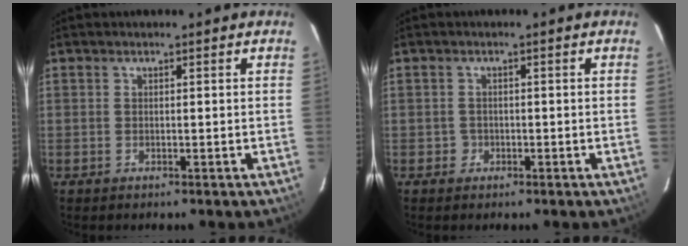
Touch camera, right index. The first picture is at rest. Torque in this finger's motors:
{"motor_torque": [0.24, 0.17, 0.00, -0.01]}